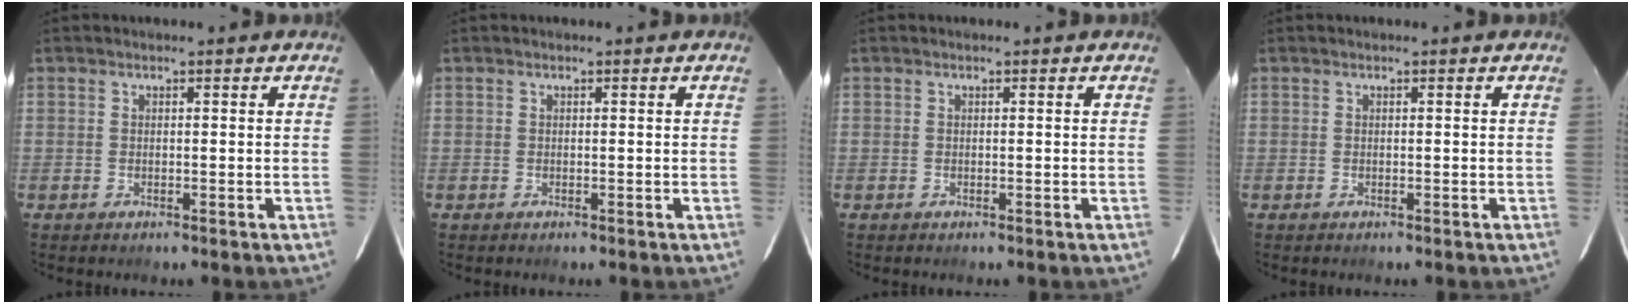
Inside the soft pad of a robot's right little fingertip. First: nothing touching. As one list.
[{"total": 0.0}, {"total": 0.0}, {"total": 0.0}]